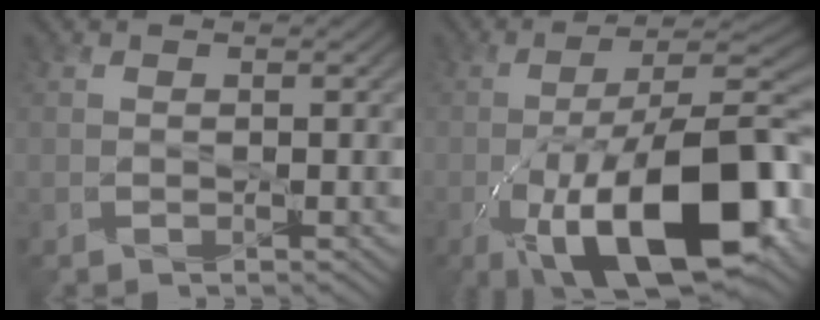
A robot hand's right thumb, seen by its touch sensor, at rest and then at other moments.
{"total": 19.5, "force": [-8.0, 7.8, 16.0], "torque": [-0.259, -0.009, -0.139]}